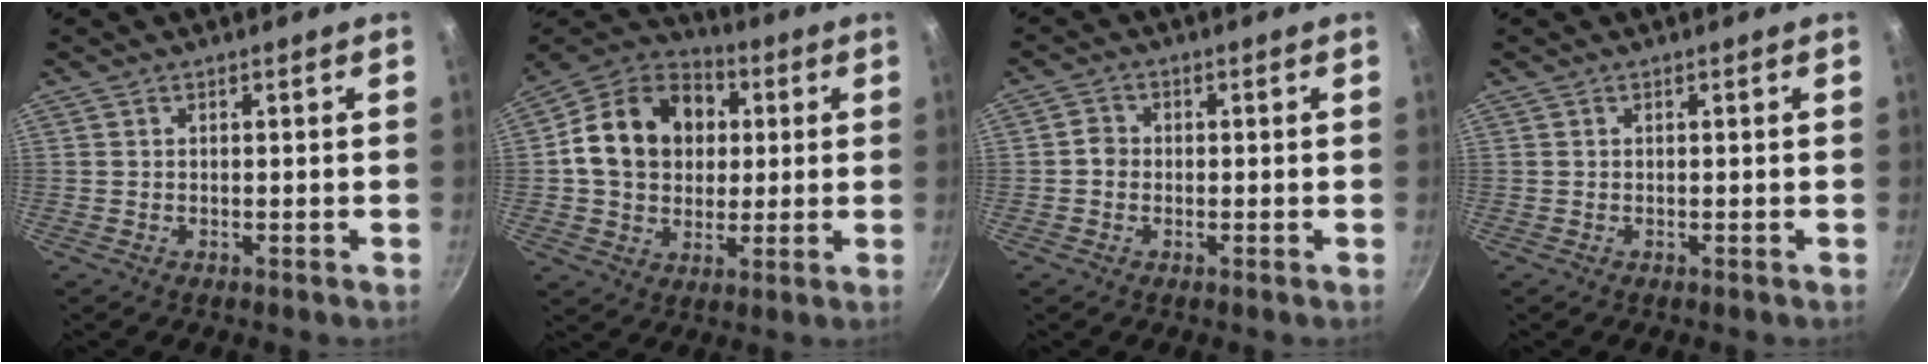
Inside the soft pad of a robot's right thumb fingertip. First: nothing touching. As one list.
[{"total": 18.5, "force": [2.9, 14.7, 10.8], "torque": [-0.162, 0.023, 0.038]}, {"total": 2.4, "force": [-0.4, 2.1, 1.0], "torque": [-0.007, 0.011, -0.013]}, {"total": 0.0}]